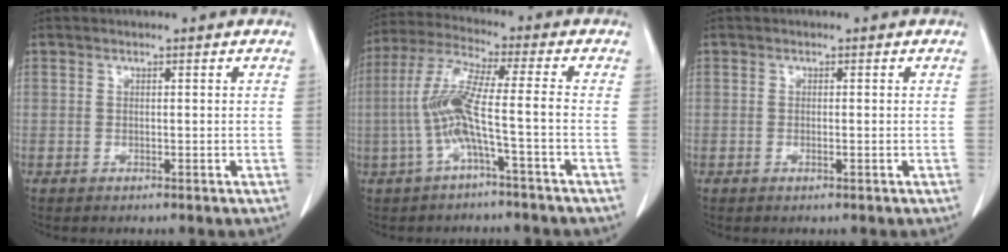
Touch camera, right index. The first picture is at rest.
{"total": 9.0, "force": [-2.4, 0.0, 8.6], "torque": [-0.189, 0.018, -0.050]}
{"total": 0.7, "force": [-0.2, 0.1, 0.7], "torque": [-0.013, -0.001, -0.001]}